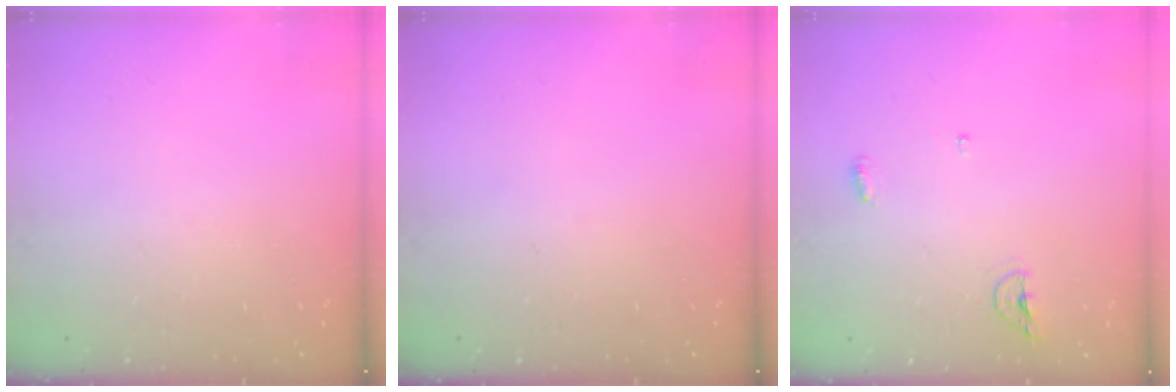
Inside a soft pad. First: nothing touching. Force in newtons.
{"total": 0.0}
{"total": 4.8, "press": 4.7, "slide": 1.1}